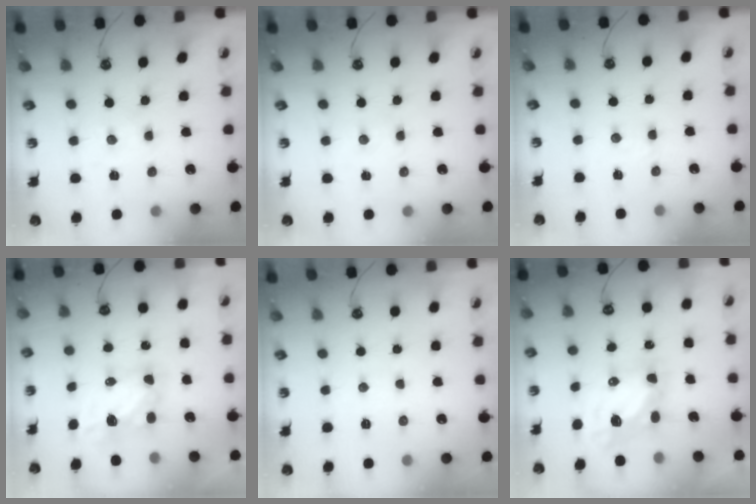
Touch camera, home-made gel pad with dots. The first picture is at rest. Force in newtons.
{"total": 0.8, "press": 0.8, "slide": 0.2}
{"total": 4.2, "press": 4.2, "slide": 0.7}
{"total": 6.6, "press": 6.5, "slide": 0.7}
{"total": 4.8, "press": 4.8, "slide": 0.6}
{"total": 7.7, "press": 7.7, "slide": 0.6}